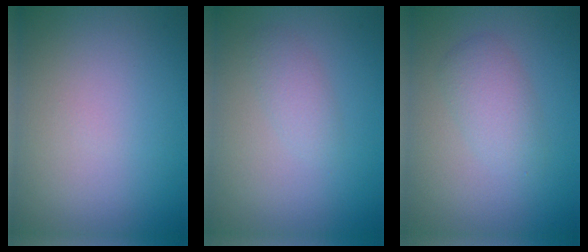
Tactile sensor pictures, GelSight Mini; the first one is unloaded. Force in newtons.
{"total": 1.6, "press": 1.6, "slide": 0.1}
{"total": 2.7, "press": 2.7, "slide": 0.1}